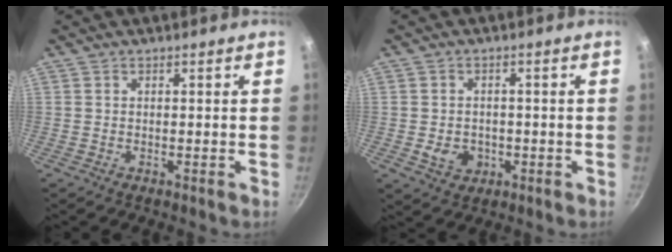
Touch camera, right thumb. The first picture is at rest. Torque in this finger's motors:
{"motor_torque": [0.38, 0.24, -0.27, 0.16, 0.00]}